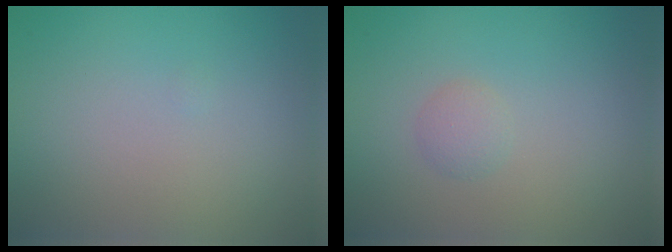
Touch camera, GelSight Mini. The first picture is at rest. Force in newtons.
{"total": 1.1, "press": 1.1, "slide": 0.0}